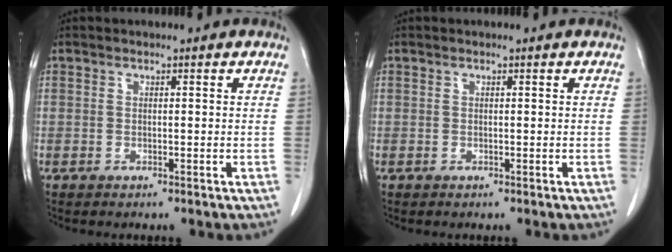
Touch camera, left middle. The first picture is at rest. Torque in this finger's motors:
{"motor_torque": [-0.11, 0.09, 0.04, 0.00]}